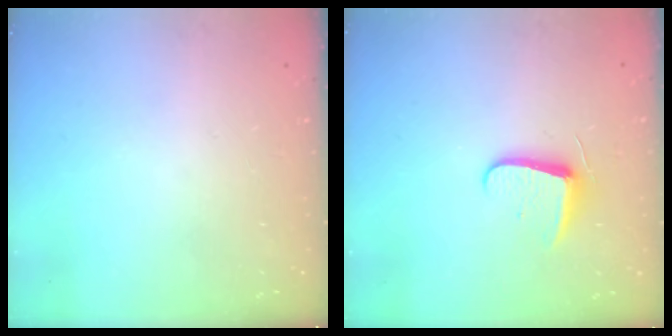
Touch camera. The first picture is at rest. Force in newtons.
{"total": 7.8, "press": 7.7, "slide": 0.4}